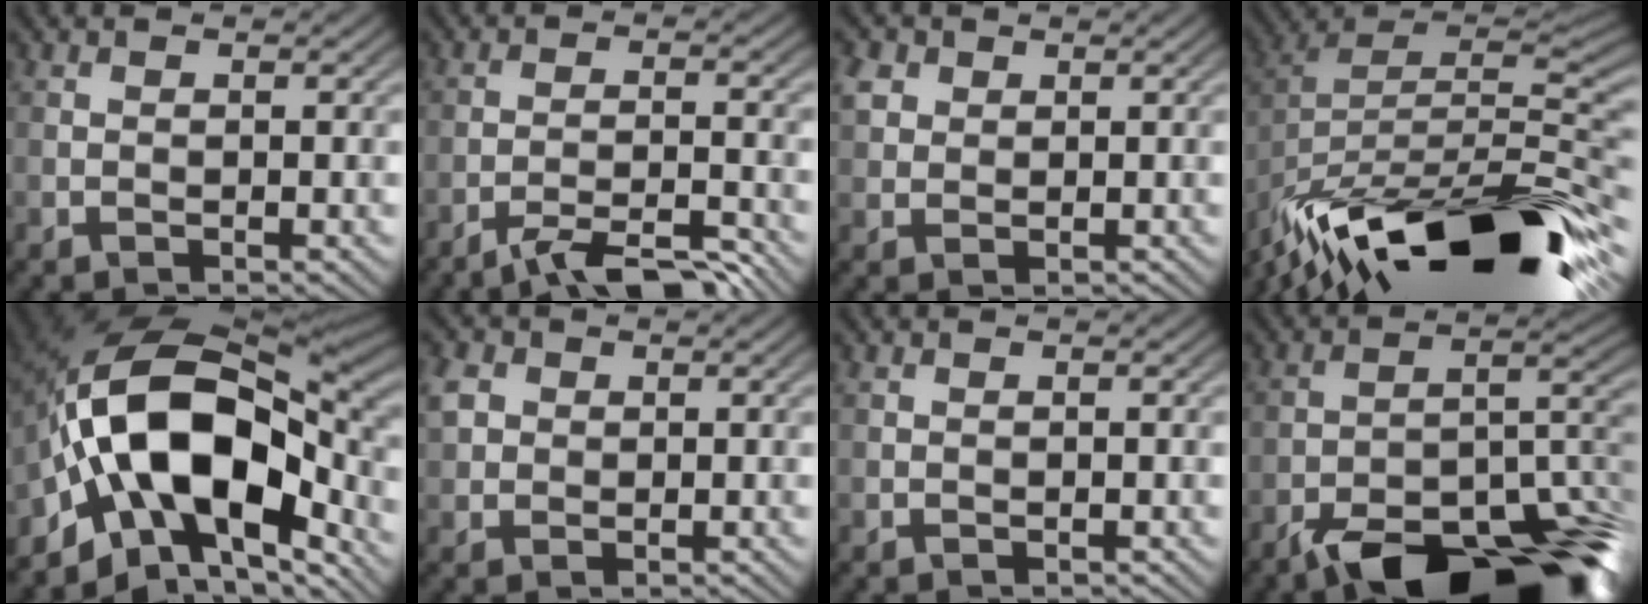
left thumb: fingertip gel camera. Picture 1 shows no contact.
{"total": 6.4, "force": [-5.3, 0.9, 3.4], "torque": [-0.052, 0.007, -0.090]}
{"total": 2.9, "force": [1.3, 2.4, 1.2], "torque": [-0.040, 0.006, 0.029]}
{"total": 17.8, "force": [-11.3, 6.1, 12.3], "torque": [-0.239, -0.007, -0.196]}
{"total": 17.2, "force": [-4.3, 10.2, 13.1], "torque": [-0.212, 0.008, -0.096]}
{"total": 3.7, "force": [0.7, 3.2, 1.7], "torque": [-0.056, 0.009, 0.010]}
{"total": 0.0}
{"total": 18.0, "force": [-13.1, 6.7, 10.5], "torque": [-0.142, -0.014, -0.190]}